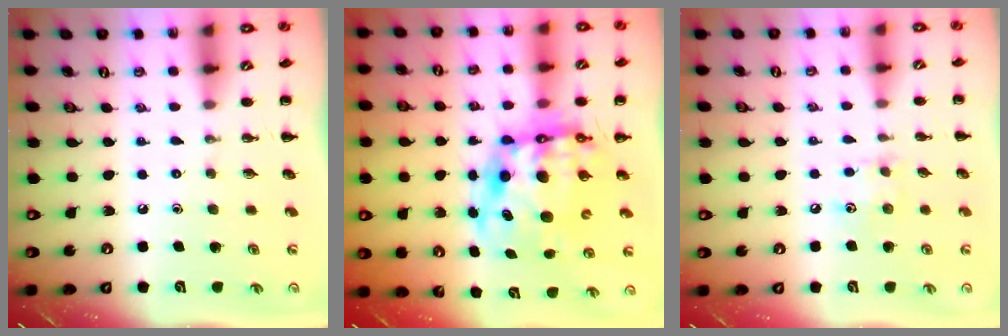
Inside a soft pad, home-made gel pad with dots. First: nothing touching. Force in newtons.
{"total": 13.4, "press": 13.0, "slide": 3.3}
{"total": 6.6, "press": 6.5, "slide": 1.2}